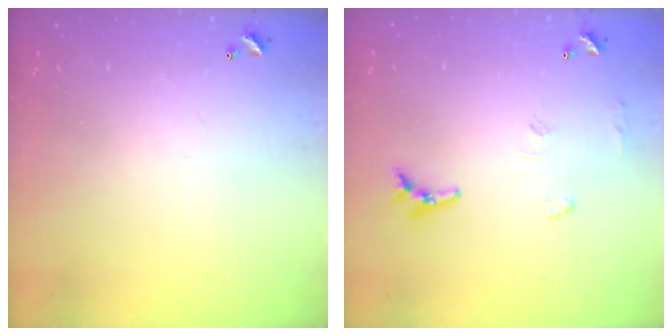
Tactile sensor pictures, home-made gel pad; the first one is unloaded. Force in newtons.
{"total": 7.1, "press": 7.1, "slide": 0.5}